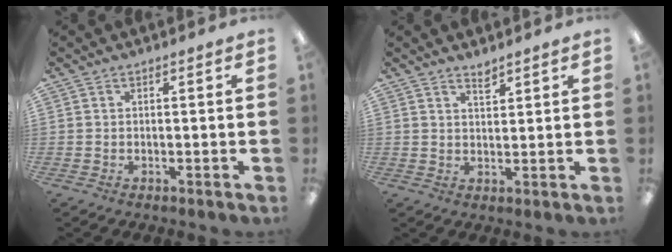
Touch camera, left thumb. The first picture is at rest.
{"total": 2.7, "force": [2.5, 0.7, 1.0], "torque": [-0.015, -0.011, 0.043]}